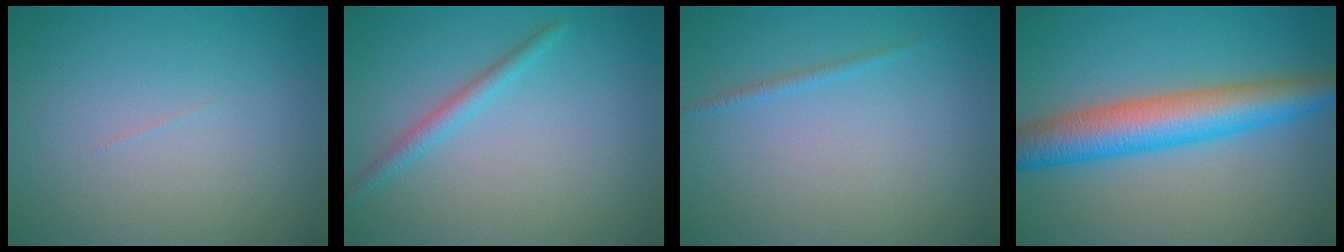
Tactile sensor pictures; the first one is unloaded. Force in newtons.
{"total": 1.7, "press": 1.7, "slide": 0.1}
{"total": 0.7, "press": 0.7, "slide": 0.1}
{"total": 7.2, "press": 7.2, "slide": 0.1}